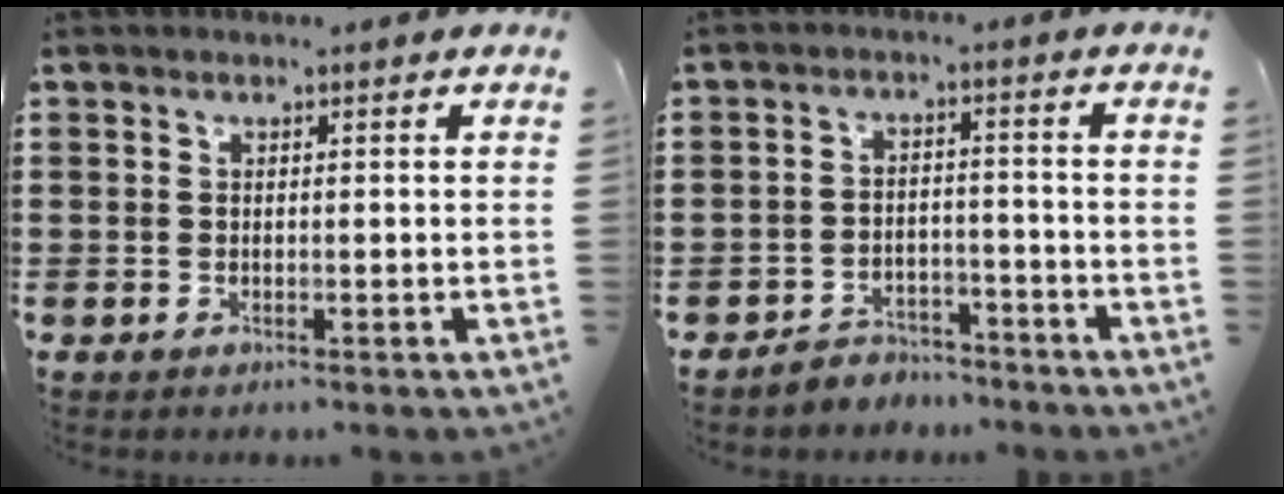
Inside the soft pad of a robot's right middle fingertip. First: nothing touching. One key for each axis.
{"total": 3.4, "fx": -3.4, "fy": 0.6, "fz": -0.2, "tx": -0.002, "ty": 0.003, "tz": -0.072}